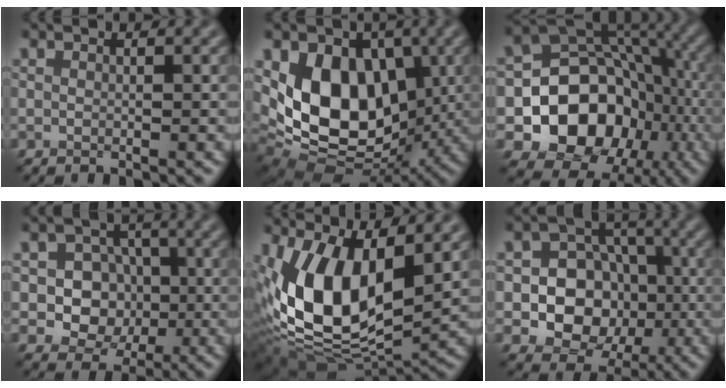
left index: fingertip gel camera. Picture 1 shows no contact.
{"total": 11.9, "force": [1.0, 8.3, 8.5], "torque": [-0.145, -0.022, 0.018]}
{"total": 12.9, "force": [-3.6, 10.3, 6.9], "torque": [-0.116, -0.008, -0.066]}
{"total": 6.3, "force": [-0.6, 5.6, 2.7], "torque": [-0.031, 0.018, -0.033]}
{"total": 11.7, "force": [1.6, 6.2, 9.9], "torque": [-0.198, -0.021, 0.030]}
{"total": 8.5, "force": [-1.7, 7.2, 4.2], "torque": [-0.049, 0.002, -0.057]}